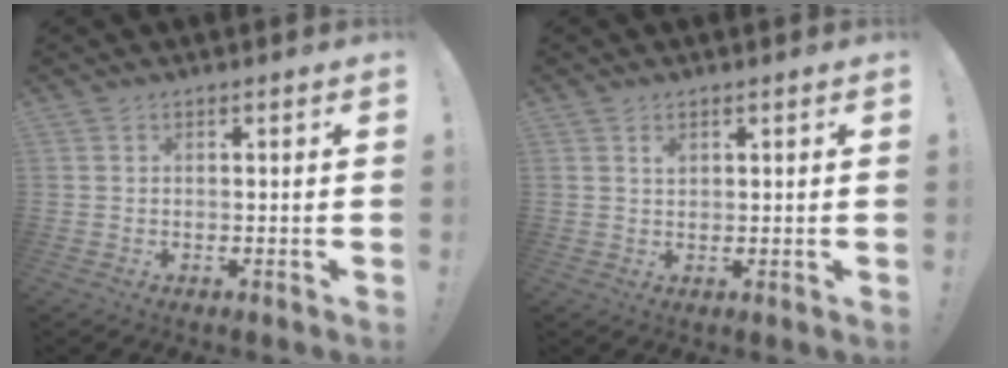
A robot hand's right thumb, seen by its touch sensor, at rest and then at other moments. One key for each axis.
{"total": 1.2, "fx": 0.8, "fy": 0.7, "fz": 0.5, "tx": 0.006, "ty": -0.007, "tz": 0.013}